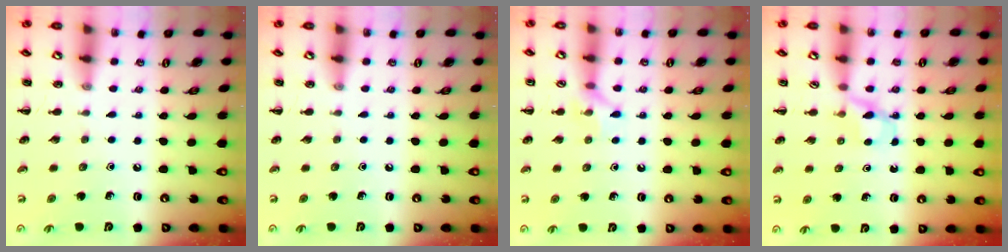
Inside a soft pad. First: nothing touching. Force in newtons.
{"total": 0.0}
{"total": 6.1, "press": 6.1, "slide": 0.4}
{"total": 3.4, "press": 3.1, "slide": 1.4}